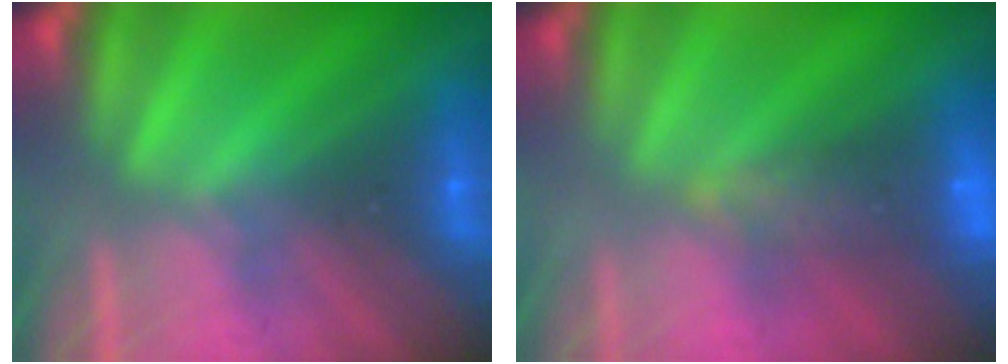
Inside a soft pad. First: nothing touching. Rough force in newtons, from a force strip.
{"total": 8.0}